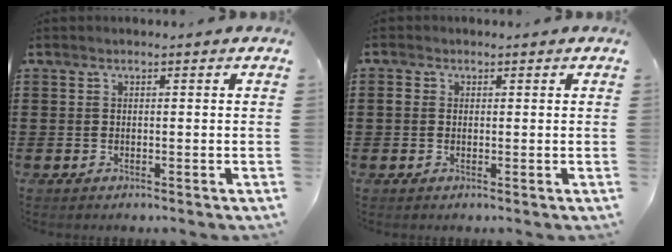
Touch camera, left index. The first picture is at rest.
{"total": 1.4, "force": [0.1, 1.2, 0.7], "torque": [-0.017, 0.006, 0.002]}